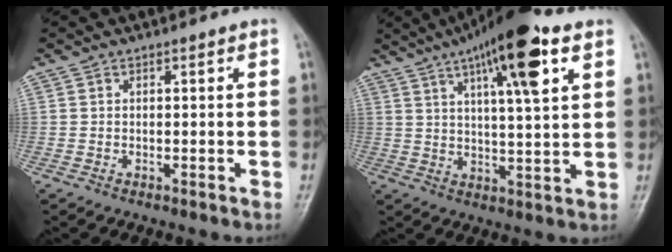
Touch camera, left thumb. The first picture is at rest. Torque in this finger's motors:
{"motor_torque": [0.58, 0.49, 1.78, -1.01, 0.38]}